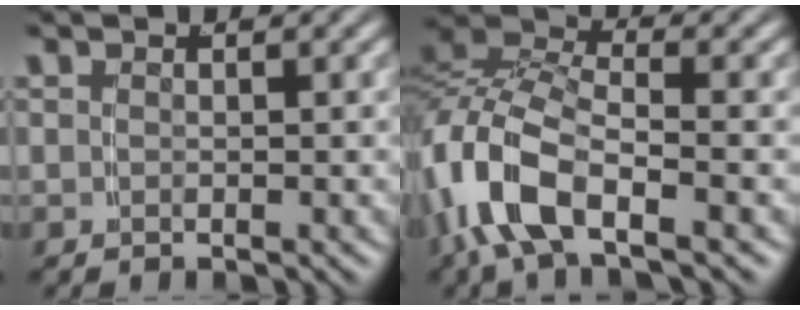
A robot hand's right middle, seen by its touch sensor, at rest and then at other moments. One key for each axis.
{"total": 8.6, "fx": -0.9, "fy": 5.9, "fz": 6.2, "tx": -0.153, "ty": -0.011, "tz": -0.022}